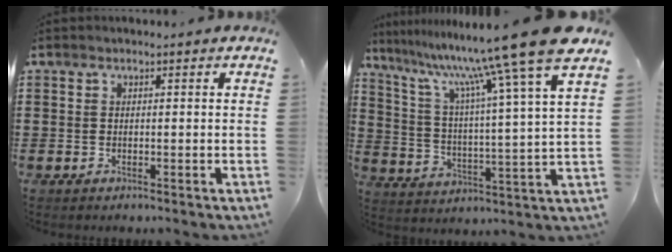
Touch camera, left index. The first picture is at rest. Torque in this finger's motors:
{"motor_torque": [0.88, -1.09, 1.06, 0.21]}